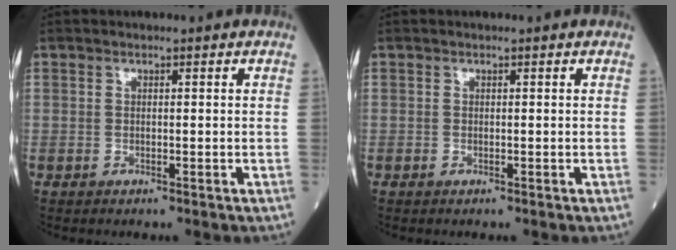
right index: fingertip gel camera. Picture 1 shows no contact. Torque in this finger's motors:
{"motor_torque": [0.00, 0.00, 0.00, 0.00]}